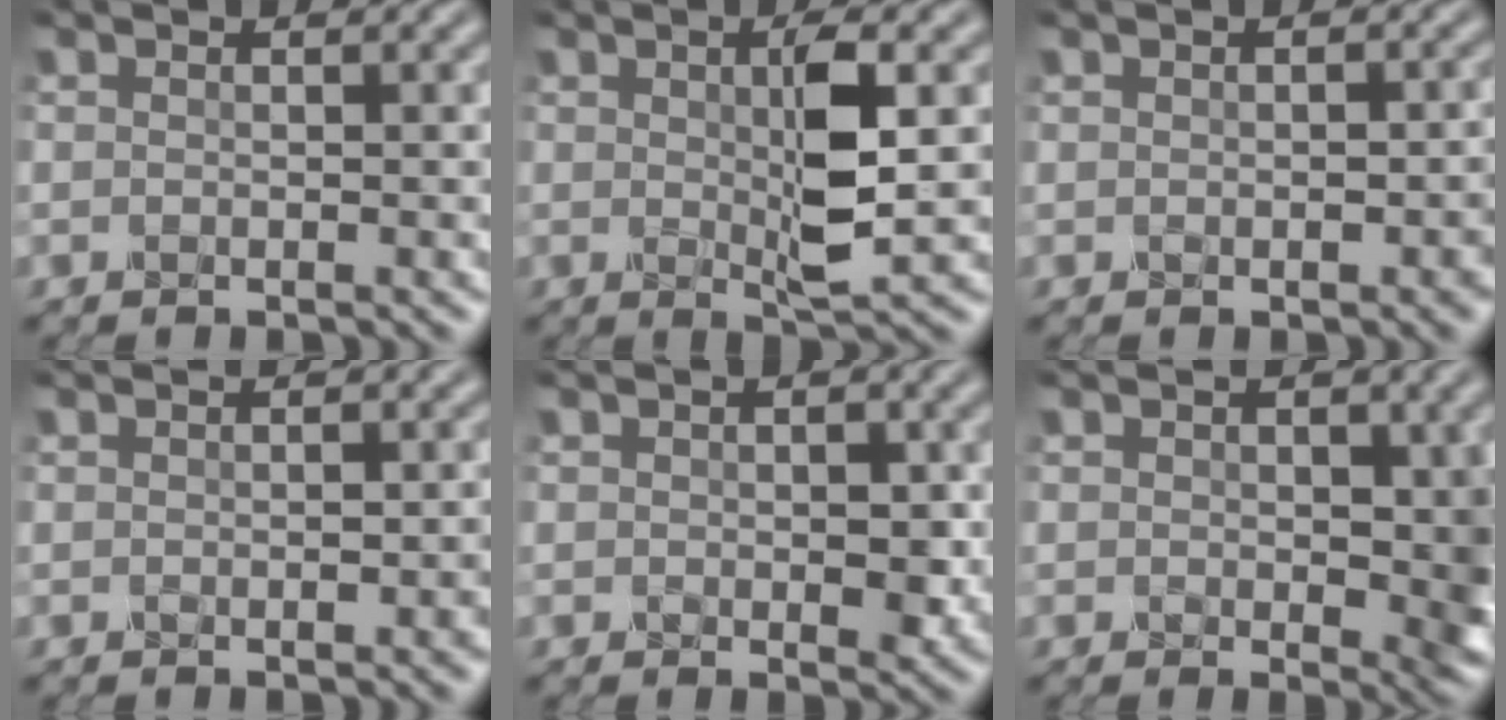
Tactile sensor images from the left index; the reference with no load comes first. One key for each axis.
{"total": 4.6, "fx": 0.5, "fy": 1.0, "fz": 4.4, "tx": -0.080, "ty": -0.003, "tz": 0.011}
{"total": 2.2, "fx": -0.2, "fy": 1.4, "fz": 1.7, "tx": -0.024, "ty": -0.006, "tz": -0.003}
{"total": 1.7, "fx": -0.2, "fy": 1.0, "fz": 1.4, "tx": -0.019, "ty": -0.003, "tz": -0.001}
{"total": 2.5, "fx": 0.1, "fy": 1.6, "fz": 1.9, "tx": -0.027, "ty": -0.005, "tz": 0.003}
{"total": 4.4, "fx": 0.4, "fy": 2.6, "fz": 3.5, "tx": -0.046, "ty": -0.009, "tz": 0.010}